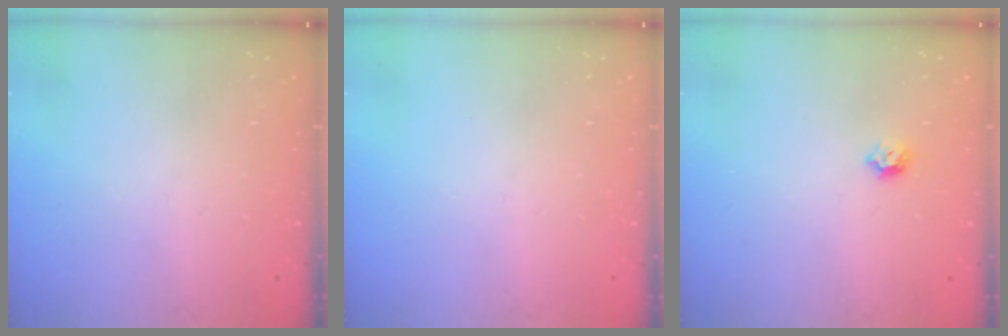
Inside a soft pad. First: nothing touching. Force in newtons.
{"total": 0.0}
{"total": 6.1, "press": 6.0, "slide": 1.1}